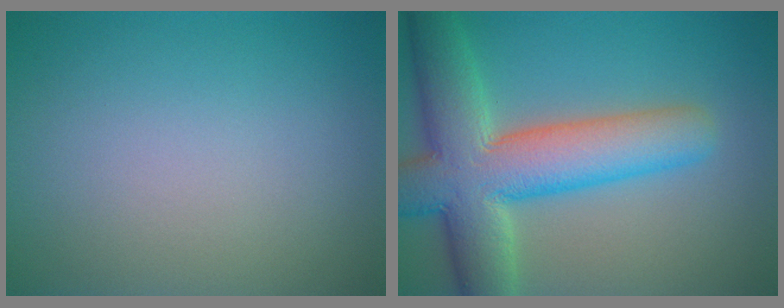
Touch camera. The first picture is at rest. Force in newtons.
{"total": 10.7, "press": 10.7, "slide": 0.5}